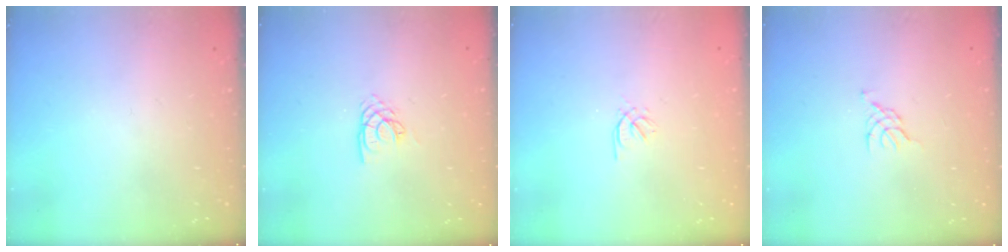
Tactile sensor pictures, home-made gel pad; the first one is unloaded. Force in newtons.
{"total": 3.1, "press": 3.1, "slide": 0.2}
{"total": 0.5, "press": 0.3, "slide": 0.4}
{"total": 0.8, "press": 0.7, "slide": 0.3}